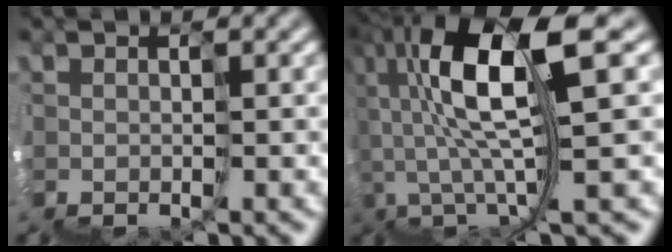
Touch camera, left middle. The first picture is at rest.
{"total": 7.0, "force": [2.4, 0.5, 6.6], "torque": [-0.133, 0.029, 0.039]}